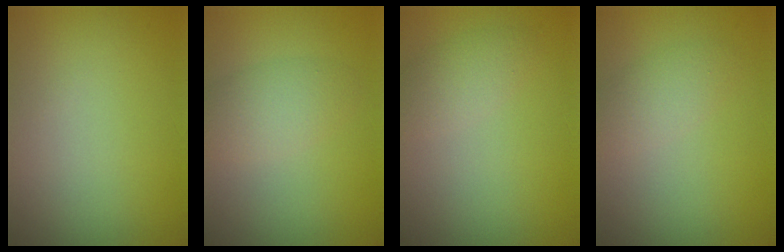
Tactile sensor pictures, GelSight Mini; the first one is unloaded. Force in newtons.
{"total": 2.7, "press": 2.7, "slide": 0.1}
{"total": 1.9, "press": 1.9, "slide": 0.1}
{"total": 2.2, "press": 2.2, "slide": 0.1}